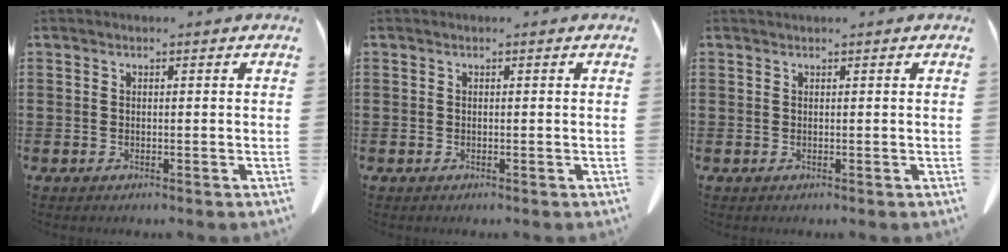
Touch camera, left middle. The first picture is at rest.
{"total": 0.0}
{"total": 0.0}